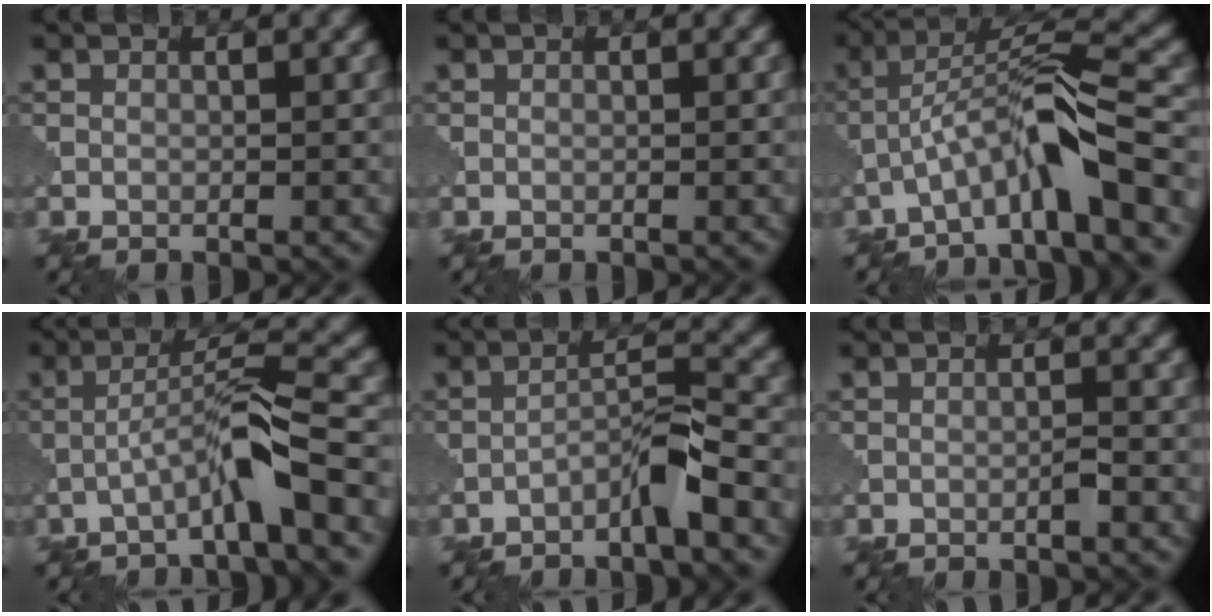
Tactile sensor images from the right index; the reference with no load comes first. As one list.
[{"total": 0.0}, {"total": 7.3, "force": [-3.6, 0.9, 6.3], "torque": [-0.113, 0.023, -0.070]}, {"total": 5.2, "force": [-2.4, 0.2, 4.6], "torque": [-0.080, 0.021, -0.059]}, {"total": 3.3, "force": [-2.2, 0.2, 2.5], "torque": [-0.043, 0.017, -0.045]}, {"total": 0.7, "force": [-0.4, -0.1, 0.5], "torque": [-0.010, 0.003, -0.010]}]